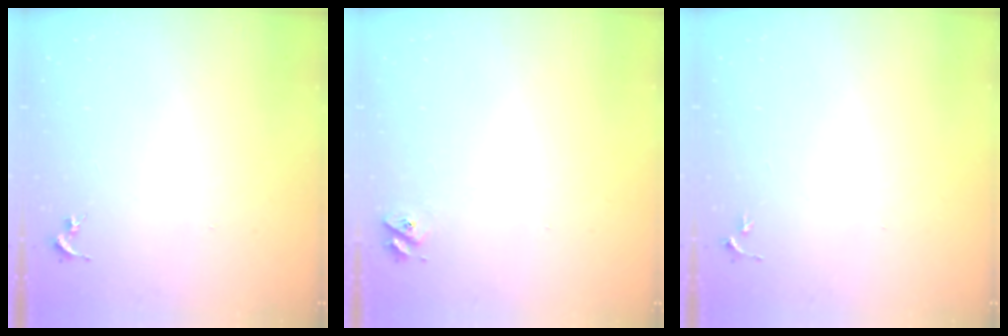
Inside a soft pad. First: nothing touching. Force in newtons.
{"total": 2.8, "press": 2.8, "slide": 0.3}
{"total": 2.6, "press": 2.5, "slide": 0.3}